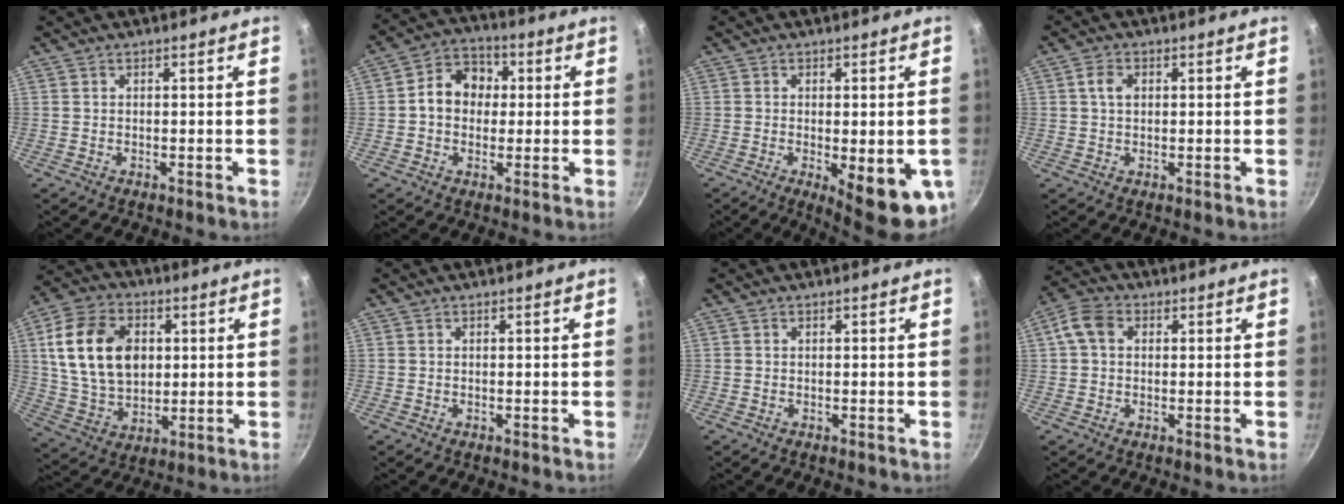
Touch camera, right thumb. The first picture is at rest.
{"total": 9.0, "force": [0.6, 7.4, 5.1], "torque": [-0.045, 0.021, -0.008]}
{"total": 13.0, "force": [-3.5, 3.9, 11.9], "torque": [-0.131, -0.009, -0.035]}
{"total": 3.1, "force": [0.6, 2.2, 2.1], "torque": [-0.037, 0.005, 0.009]}
{"total": 18.0, "force": [3.5, 12.7, 12.3], "torque": [-0.210, -0.001, 0.068]}
{"total": 0.0}
{"total": 0.0}
{"total": 5.5, "force": [1.1, 4.2, 3.4], "torque": [-0.058, 0.012, 0.007]}